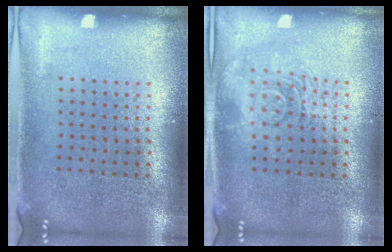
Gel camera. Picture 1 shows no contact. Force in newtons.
{"total": 2.8, "press": 2.8, "slide": 0.4}